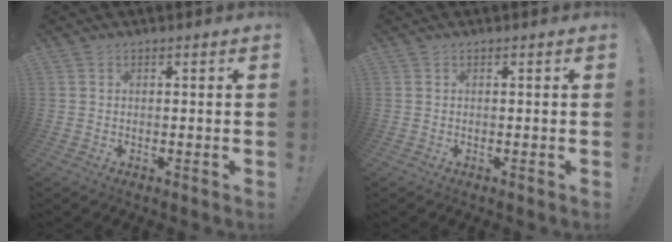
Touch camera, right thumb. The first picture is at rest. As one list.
[{"total": 0.0}]